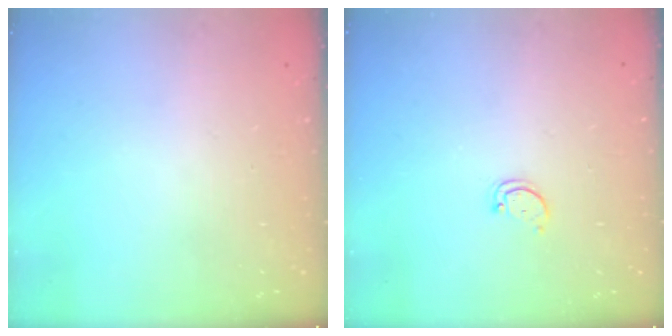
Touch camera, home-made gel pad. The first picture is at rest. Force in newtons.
{"total": 2.6, "press": 2.5, "slide": 0.4}